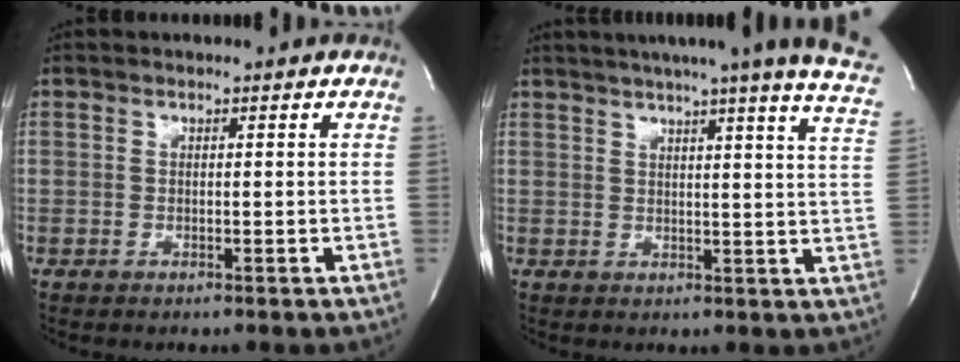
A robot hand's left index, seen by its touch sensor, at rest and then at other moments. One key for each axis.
{"total": 22.6, "fx": 18.8, "fy": -0.1, "fz": 12.5, "tx": -0.184, "ty": -0.031, "tz": 0.218}